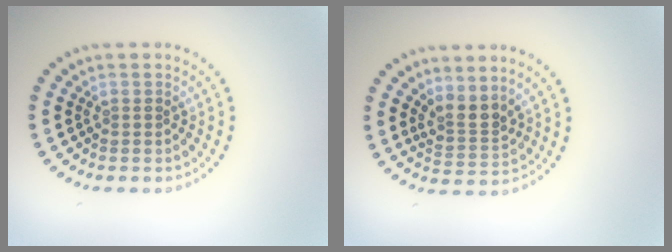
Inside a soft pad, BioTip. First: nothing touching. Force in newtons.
{"total": 2.6, "press": 1.9, "slide": 1.8}